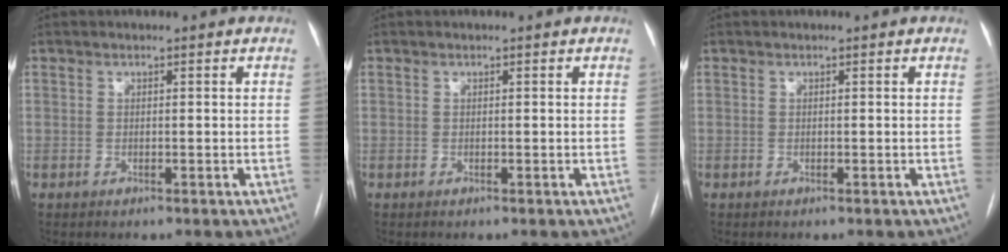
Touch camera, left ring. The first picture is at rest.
{"total": 0.0}
{"total": 0.0}